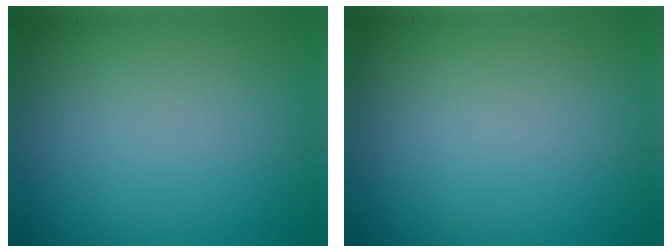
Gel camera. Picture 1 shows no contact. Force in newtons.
{"total": 0.0}